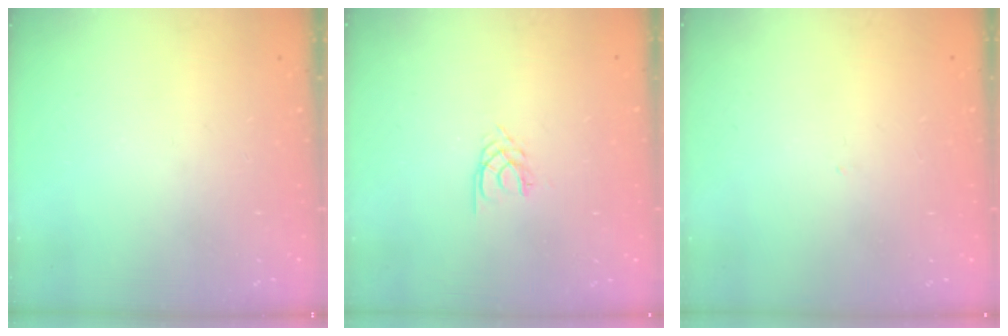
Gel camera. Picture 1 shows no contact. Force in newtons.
{"total": 1.9, "press": 1.9, "slide": 0.2}
{"total": 0.0}